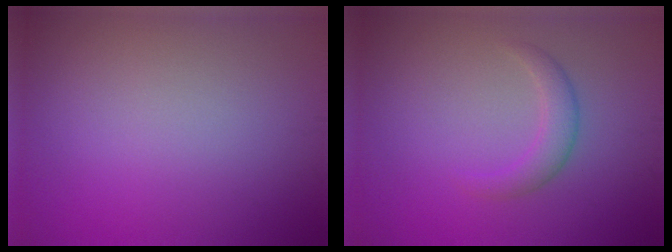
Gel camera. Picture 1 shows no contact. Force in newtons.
{"total": 2.1, "press": 2.1, "slide": 0.1}